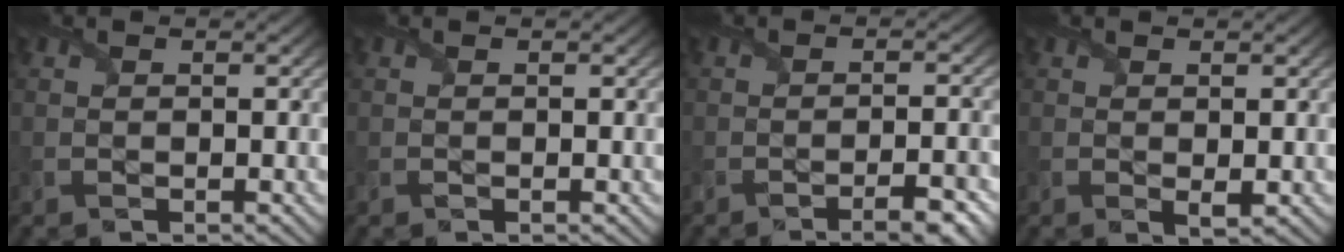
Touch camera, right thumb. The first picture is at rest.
{"total": 0.0}
{"total": 4.5, "force": [-2.8, 1.1, 3.4], "torque": [-0.046, 0.000, -0.037]}
{"total": 1.0, "force": [0.3, 0.3, 0.9], "torque": [-0.019, -0.008, 0.009]}